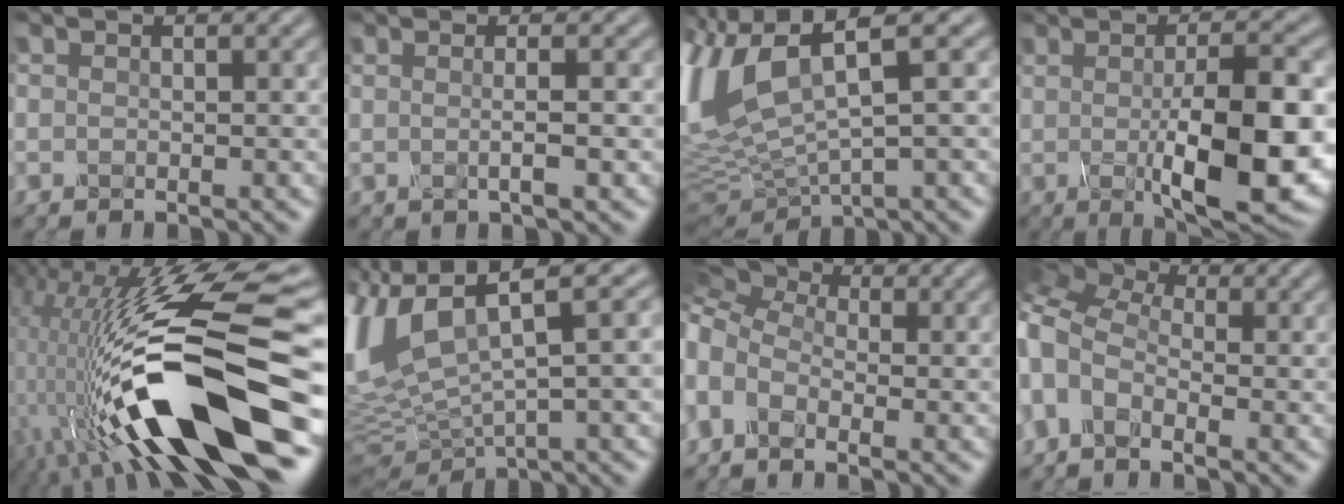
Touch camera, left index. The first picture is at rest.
{"total": 2.5, "force": [0.0, 0.7, 2.4], "torque": [-0.032, -0.002, -0.007]}
{"total": 11.2, "force": [3.5, 4.5, 9.7], "torque": [-0.235, 0.007, 0.072]}
{"total": 11.7, "force": [-0.9, 3.3, 11.2], "torque": [-0.149, -0.014, -0.008]}
{"total": 14.6, "force": [-3.3, 5.5, 13.2], "torque": [-0.240, 0.002, -0.051]}
{"total": 12.9, "force": [3.7, 5.7, 10.9], "torque": [-0.265, 0.019, 0.083]}
{"total": 8.2, "force": [1.1, 5.9, 5.6], "torque": [-0.124, 0.027, 0.002]}
{"total": 7.4, "force": [0.0, 4.8, 5.6], "torque": [-0.132, 0.014, -0.018]}